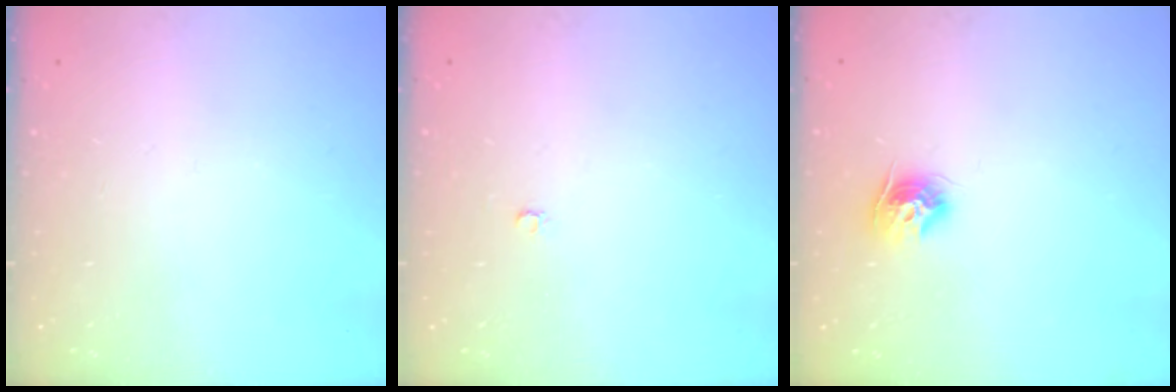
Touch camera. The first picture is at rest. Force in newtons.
{"total": 2.0, "press": 2.0, "slide": 0.4}
{"total": 9.6, "press": 9.6, "slide": 0.7}